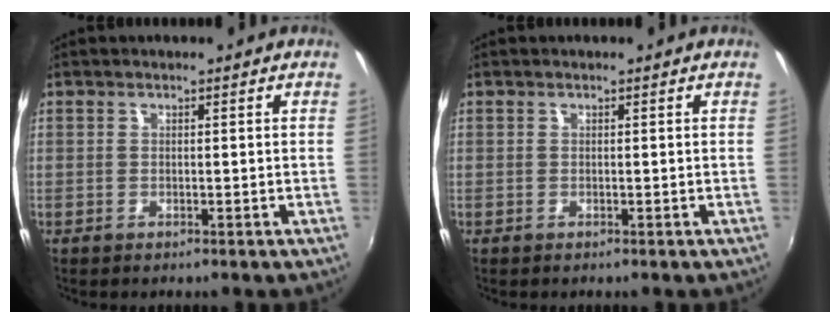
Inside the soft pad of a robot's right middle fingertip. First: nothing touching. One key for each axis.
{"total": 0.0}